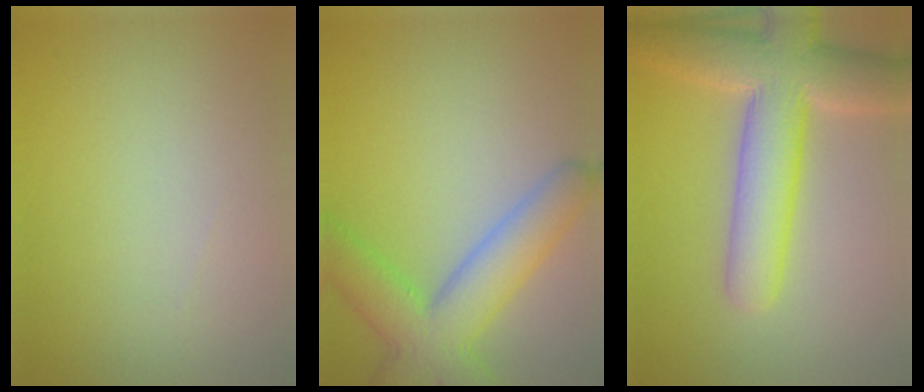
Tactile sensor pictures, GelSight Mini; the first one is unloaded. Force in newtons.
{"total": 6.9, "press": 6.9, "slide": 0.3}
{"total": 9.1, "press": 9.1, "slide": 0.4}